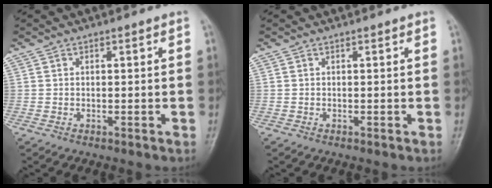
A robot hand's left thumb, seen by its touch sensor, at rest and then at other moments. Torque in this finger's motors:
{"motor_torque": [0.00, 0.01, -0.01, -0.01, 0.00]}